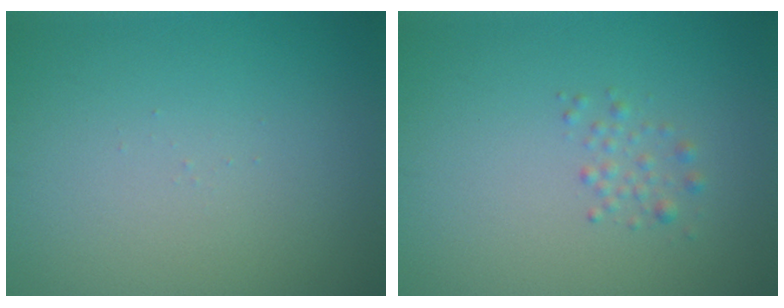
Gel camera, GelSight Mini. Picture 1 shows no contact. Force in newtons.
{"total": 1.5, "press": 1.5, "slide": 0.0}